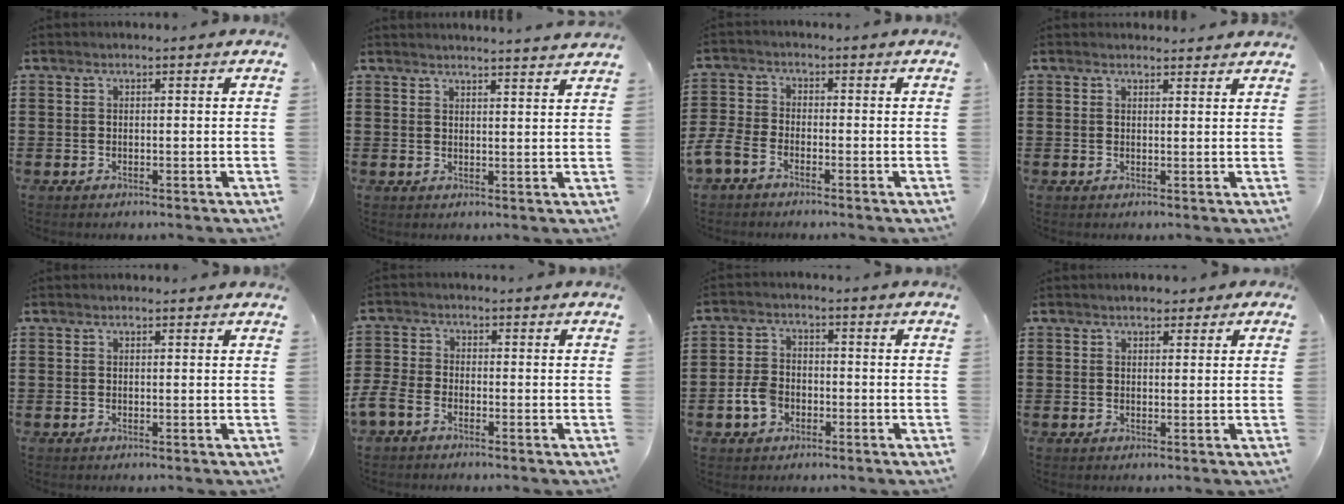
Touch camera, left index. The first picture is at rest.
{"total": 2.5, "force": [2.5, -0.6, 0.1], "torque": [-0.009, -0.011, 0.046]}
{"total": 3.6, "force": [-2.9, 1.6, 1.6], "torque": [-0.057, -0.002, -0.065]}
{"total": 1.4, "force": [1.4, 0.2, 0.1], "torque": [-0.005, 0.002, 0.027]}
{"total": 0.0}
{"total": 3.1, "force": [-2.4, 1.3, 1.3], "torque": [-0.045, -0.001, -0.054]}
{"total": 4.8, "force": [-1.9, 3.4, 2.8], "torque": [-0.073, 0.002, -0.040]}
{"total": 2.1, "force": [1.6, 1.0, 0.9], "torque": [-0.013, 0.005, 0.027]}